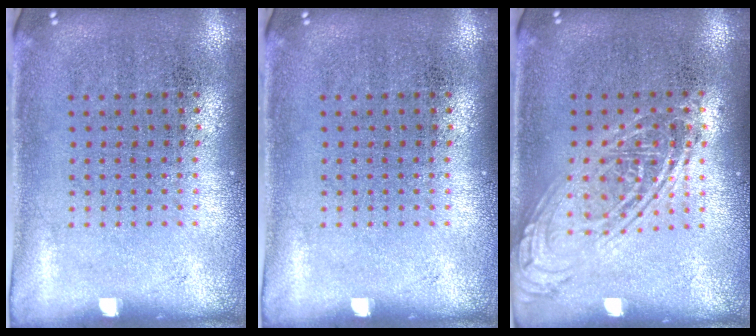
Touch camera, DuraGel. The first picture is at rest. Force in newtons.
{"total": 0.0}
{"total": 2.1, "press": 2.1, "slide": 0.1}